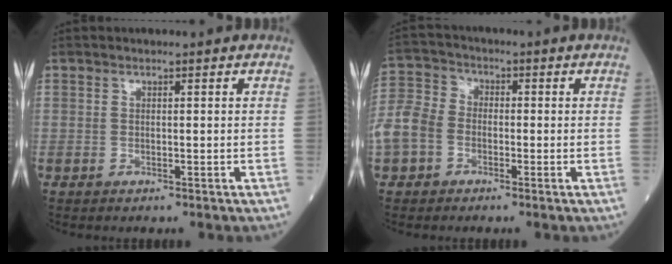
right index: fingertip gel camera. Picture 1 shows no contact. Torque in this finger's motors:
{"motor_torque": [0.71, -0.47, 0.37, 0.10]}